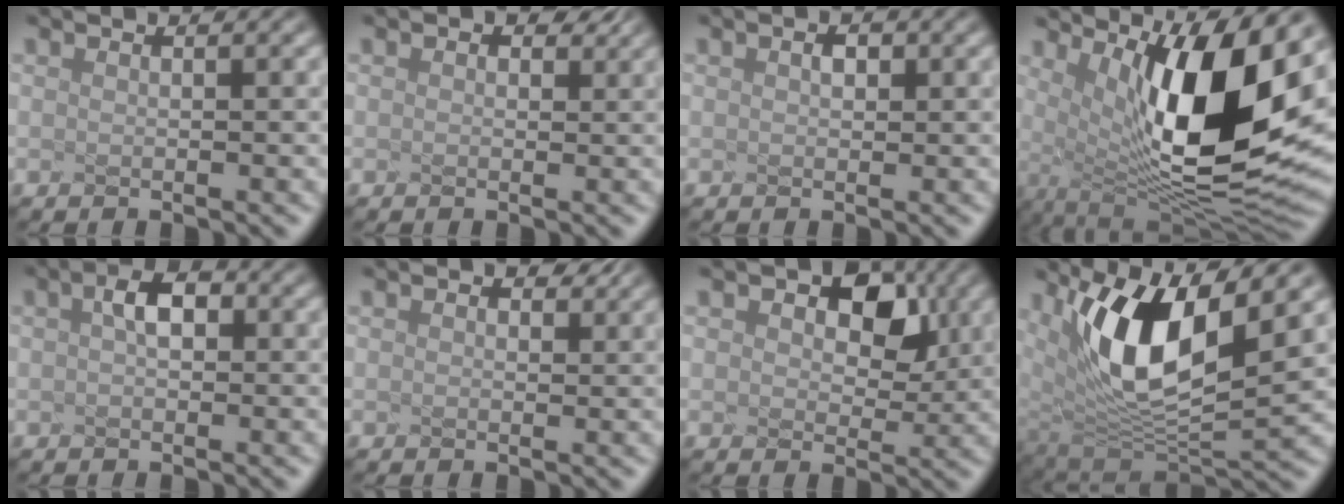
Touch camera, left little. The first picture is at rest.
{"total": 0.6, "force": [0.6, 0.0, 0.2], "torque": [-0.017, -0.010, 0.023]}
{"total": 1.6, "force": [-1.1, -0.8, -0.7], "torque": [-0.018, -0.010, 0.022]}
{"total": 11.9, "force": [2.4, 3.2, 11.2], "torque": [-0.207, -0.030, 0.096]}
{"total": 1.2, "force": [-1.0, -0.2, 0.5], "torque": [-0.042, -0.005, 0.022]}
{"total": 0.8, "force": [0.8, 0.0, 0.2], "torque": [-0.015, -0.005, 0.024]}
{"total": 2.5, "force": [0.4, 1.7, 1.8], "torque": [-0.058, -0.017, 0.042]}
{"total": 7.5, "force": [1.7, 3.1, 6.6], "torque": [-0.154, -0.034, 0.081]}